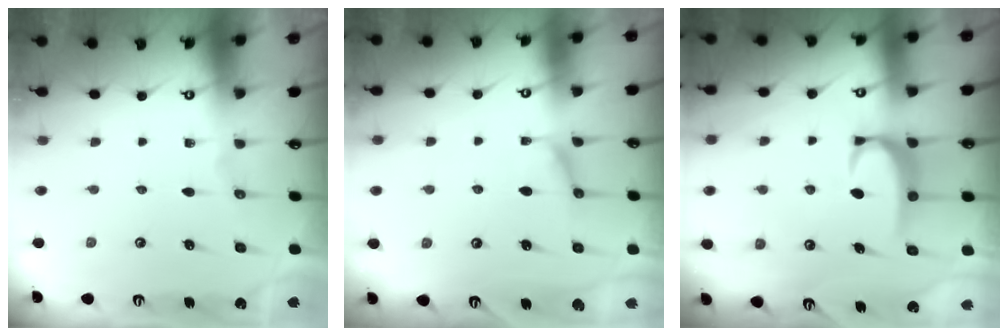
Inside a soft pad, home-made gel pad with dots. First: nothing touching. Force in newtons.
{"total": 1.2, "press": 0.8, "slide": 0.8}
{"total": 3.6, "press": 3.6, "slide": 0.4}